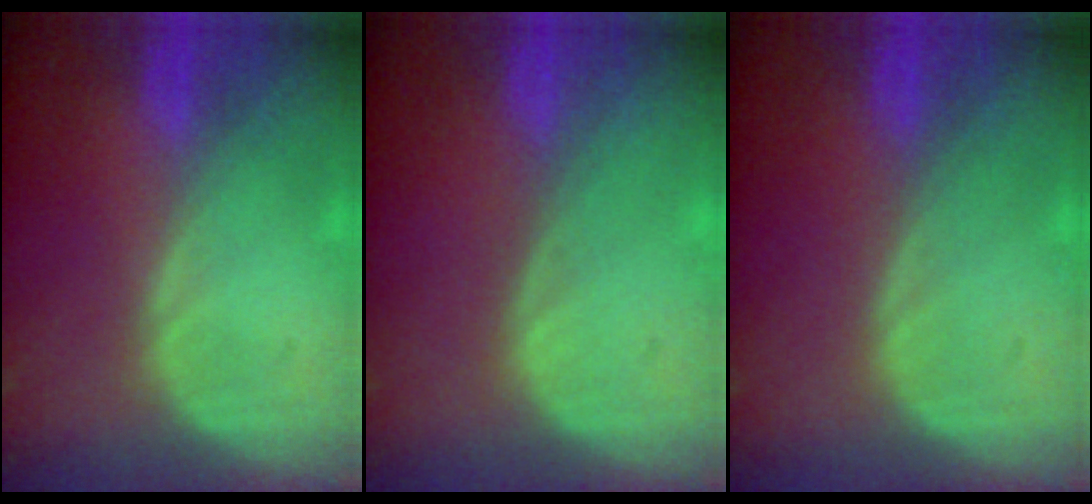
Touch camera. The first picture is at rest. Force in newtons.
{"total": 0.0}
{"total": 0.0}